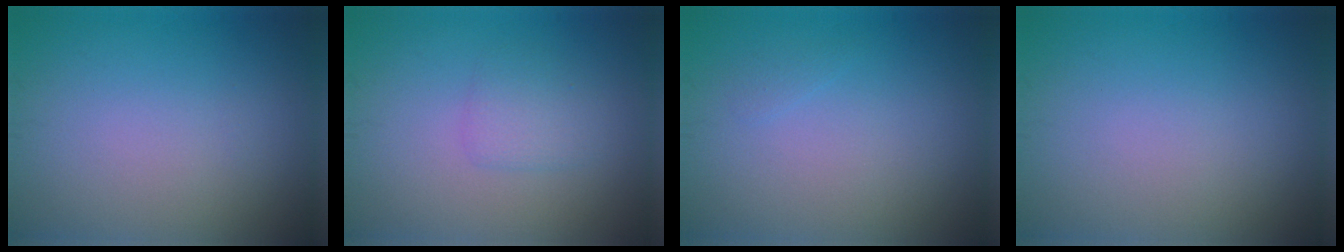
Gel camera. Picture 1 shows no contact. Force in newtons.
{"total": 1.8, "press": 1.8, "slide": 0.1}
{"total": 0.5, "press": 0.5, "slide": 0.1}
{"total": 0.0}